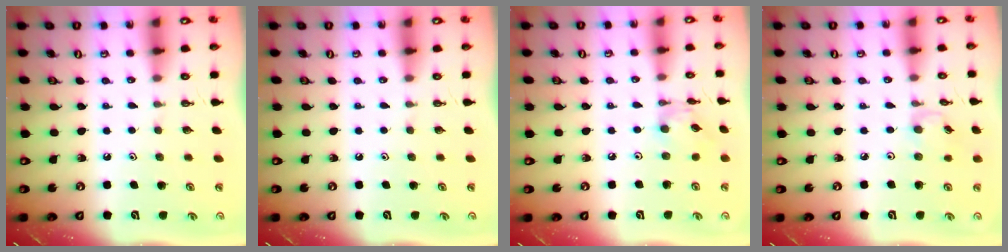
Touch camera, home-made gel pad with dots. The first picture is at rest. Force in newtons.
{"total": 0.0}
{"total": 3.6, "press": 3.6, "slide": 0.4}
{"total": 2.9, "press": 2.9, "slide": 0.4}